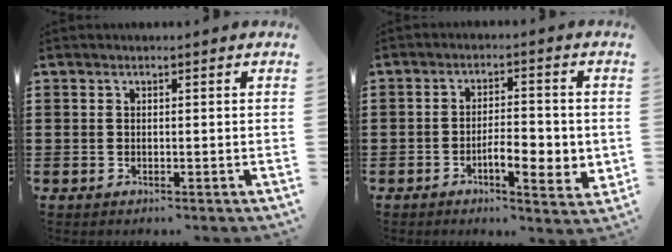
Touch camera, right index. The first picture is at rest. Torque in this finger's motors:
{"motor_torque": [0.31, -0.08, 0.16, 0.10]}